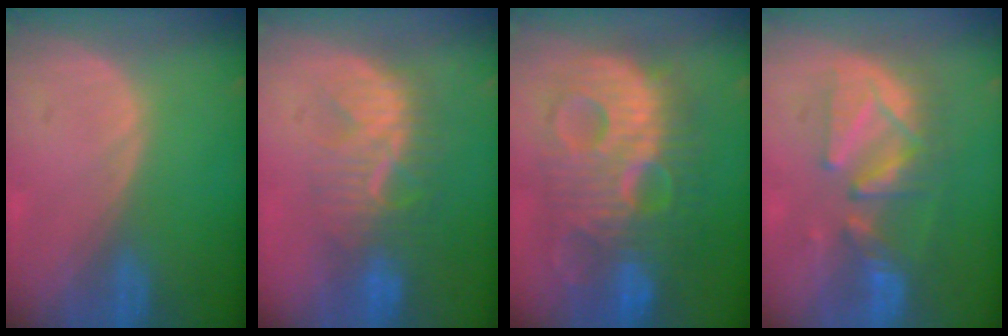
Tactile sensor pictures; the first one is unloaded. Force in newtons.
{"total": 8.3, "press": 7.9, "slide": 2.5}
{"total": 13.4, "press": 13.4, "slide": 1.0}
{"total": 8.9, "press": 8.8, "slide": 1.0}